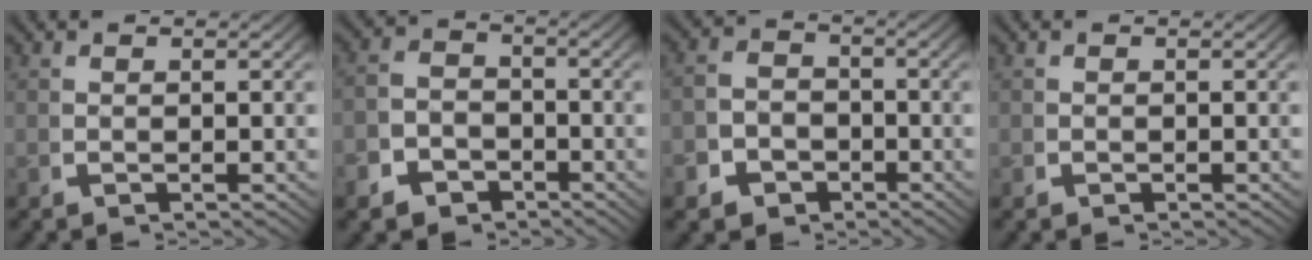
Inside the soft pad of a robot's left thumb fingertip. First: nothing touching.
{"total": 4.5, "force": [-2.8, 3.4, 1.1], "torque": [-0.015, -0.019, -0.046]}
{"total": 4.9, "force": [-2.5, 3.9, 1.5], "torque": [-0.022, -0.020, -0.040]}
{"total": 0.0}